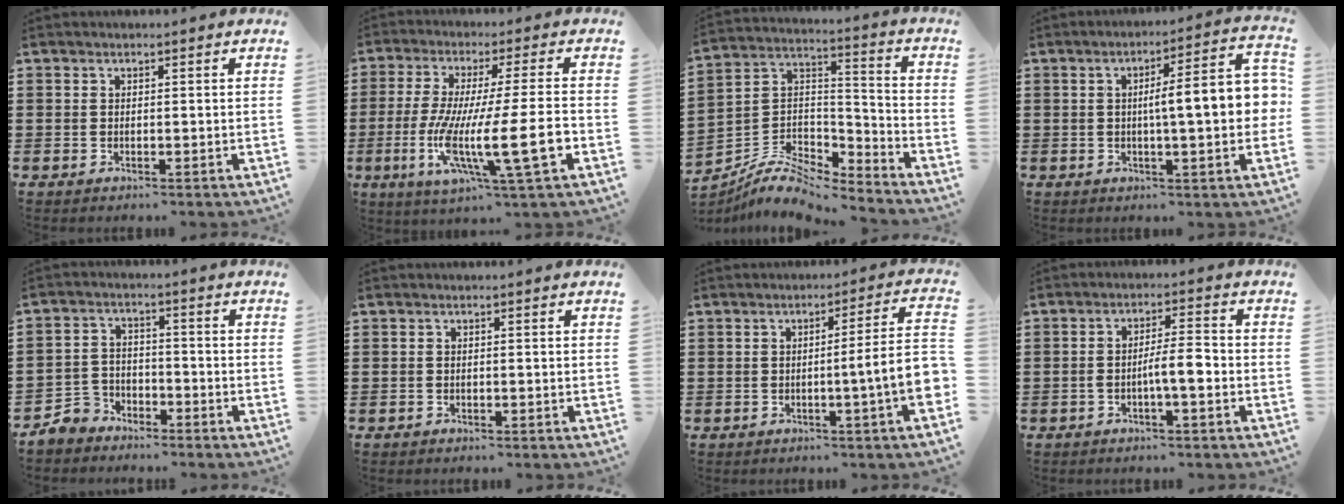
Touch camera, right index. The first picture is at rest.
{"total": 14.9, "force": [-4.2, 1.9, 14.1], "torque": [-0.290, -0.019, -0.083]}
{"total": 7.9, "force": [-6.6, 2.9, 3.3], "torque": [-0.078, 0.007, -0.131]}
{"total": 9.9, "force": [0.1, 1.6, 9.7], "torque": [-0.148, -0.008, -0.006]}
{"total": 4.5, "force": [-3.9, 2.0, 0.6], "torque": [-0.038, 0.003, -0.087]}
{"total": 0.6, "force": [-0.6, 0.3, 0.0], "torque": [-0.001, 0.002, -0.013]}
{"total": 8.2, "force": [-1.3, 0.0, 8.1], "torque": [-0.137, -0.017, -0.024]}
{"total": 4.9, "force": [-1.5, 0.8, 4.6], "torque": [-0.082, 0.006, -0.030]}